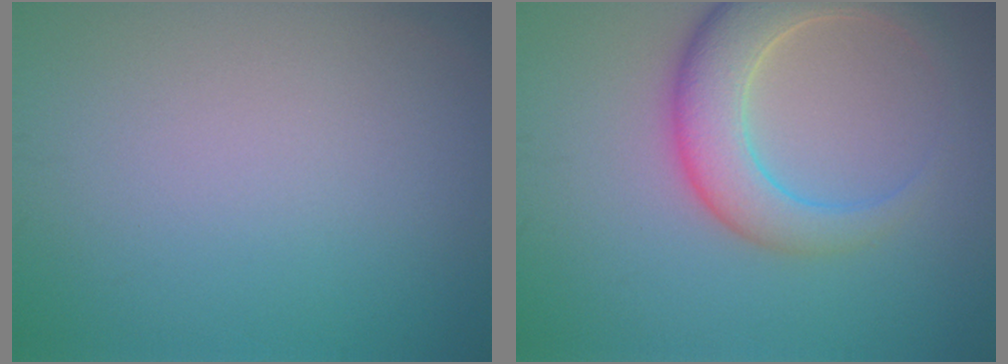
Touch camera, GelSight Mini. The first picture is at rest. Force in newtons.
{"total": 6.1, "press": 6.1, "slide": 0.4}